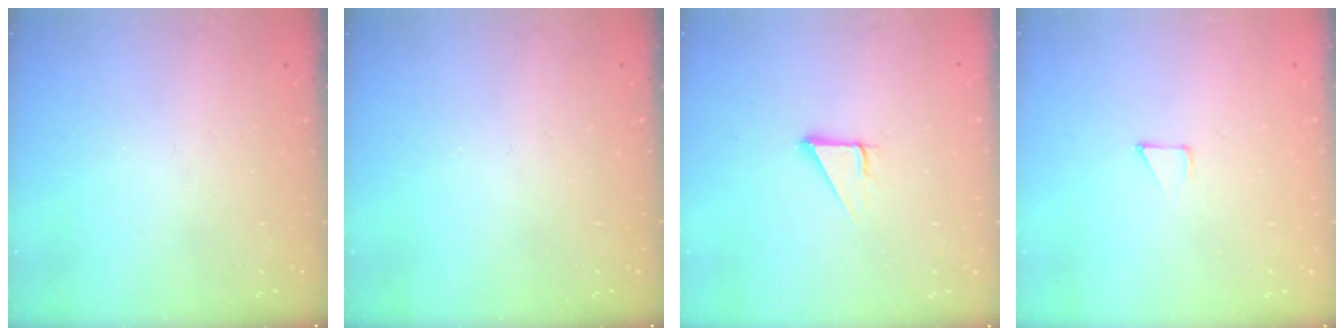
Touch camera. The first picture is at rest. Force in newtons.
{"total": 0.0}
{"total": 3.7, "press": 3.7, "slide": 0.2}
{"total": 2.8, "press": 2.8, "slide": 0.2}